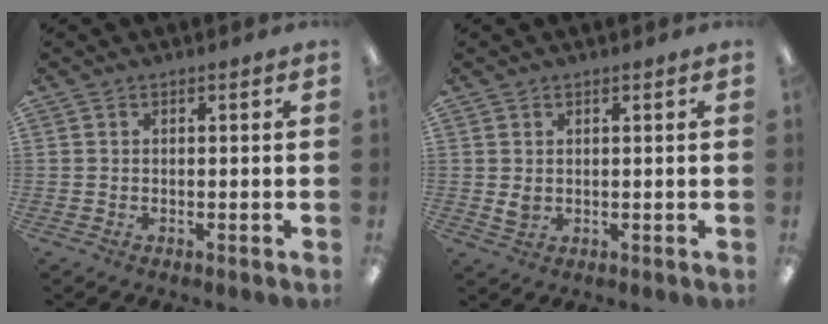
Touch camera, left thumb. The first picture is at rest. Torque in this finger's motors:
{"motor_torque": [0.39, 0.36, 0.50, -0.39, 0.00]}